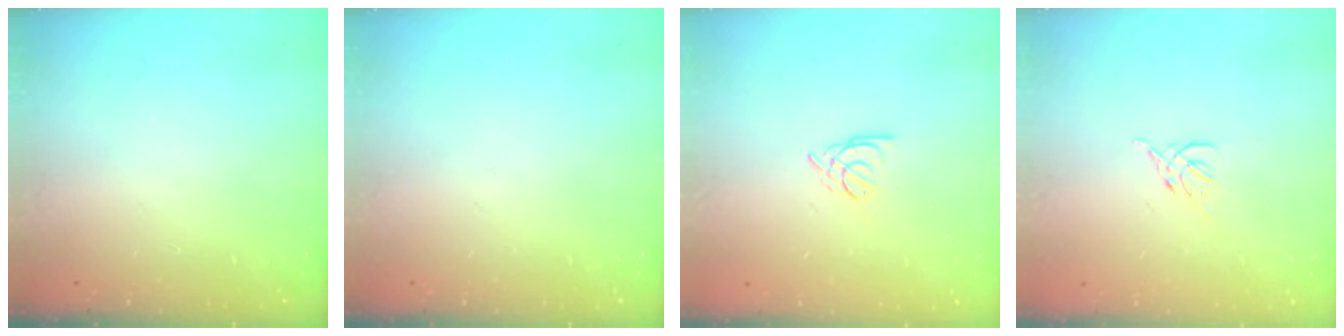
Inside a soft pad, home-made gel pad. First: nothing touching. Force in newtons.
{"total": 0.0}
{"total": 2.5, "press": 2.5, "slide": 0.7}
{"total": 2.6, "press": 2.5, "slide": 0.8}